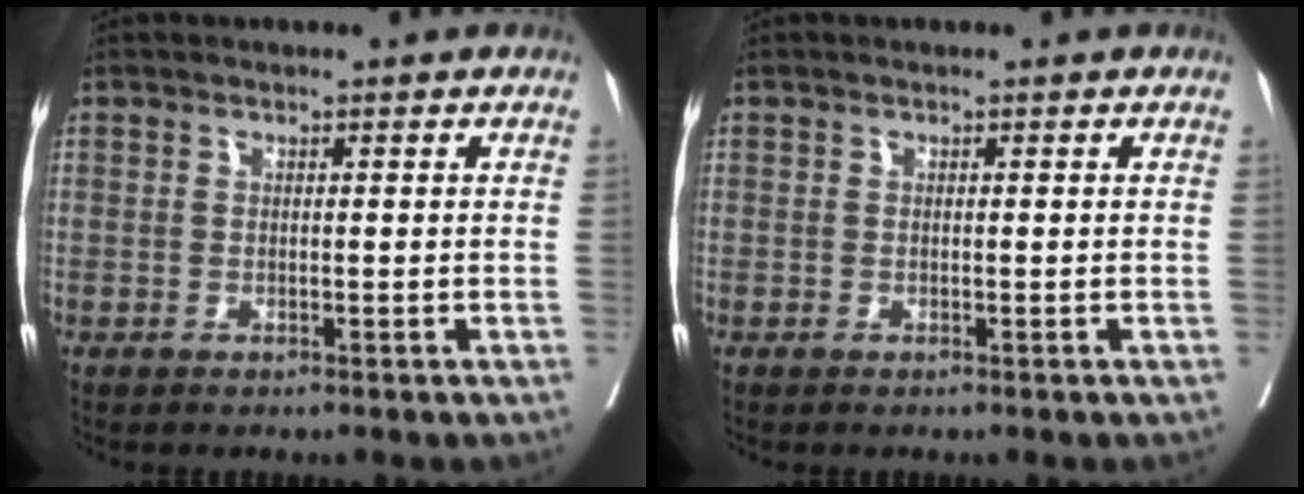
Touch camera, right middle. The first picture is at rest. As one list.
[{"total": 0.0}]